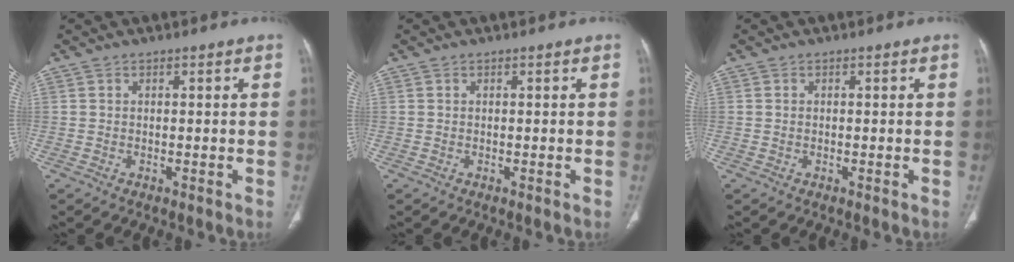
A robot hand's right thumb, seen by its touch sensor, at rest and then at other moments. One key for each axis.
{"total": 0.0}
{"total": 0.0}